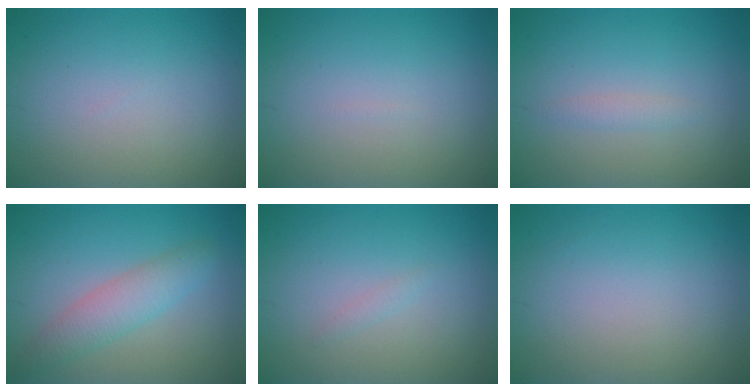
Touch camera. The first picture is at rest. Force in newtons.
{"total": 0.0}
{"total": 0.9, "press": 0.9, "slide": 0.0}
{"total": 3.4, "press": 3.4, "slide": 0.1}
{"total": 0.5, "press": 0.5, "slide": 0.0}
{"total": 0.0}